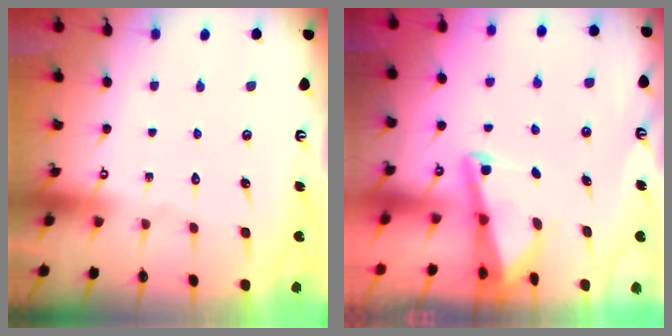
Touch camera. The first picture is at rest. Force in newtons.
{"total": 2.5, "press": 2.5, "slide": 0.4}